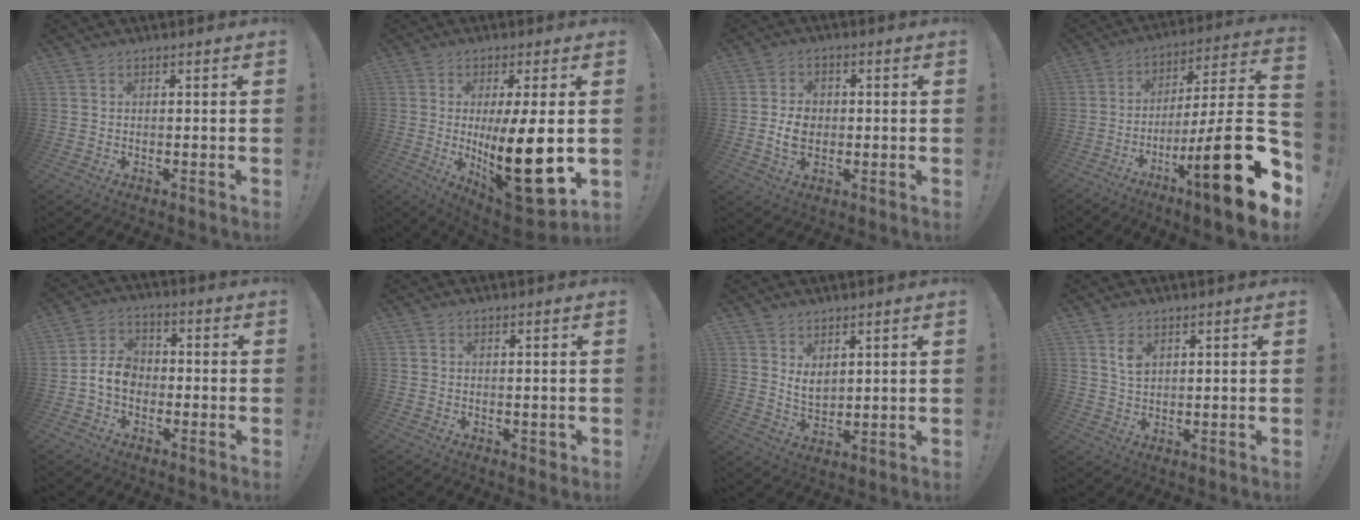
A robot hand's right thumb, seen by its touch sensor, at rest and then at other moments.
{"total": 19.4, "force": [-0.9, 4.6, 18.8], "torque": [-0.303, -0.026, -0.007]}
{"total": 6.7, "force": [-0.7, 5.2, 4.2], "torque": [-0.058, 0.001, -0.014]}
{"total": 23.3, "force": [-8.8, 3.2, 21.3], "torque": [-0.326, 0.032, -0.143]}
{"total": 8.3, "force": [-2.2, 6.4, 4.8], "torque": [-0.086, 0.016, -0.038]}
{"total": 1.4, "force": [0.3, 1.1, 0.8], "torque": [0.002, -0.004, 0.003]}
{"total": 5.2, "force": [3.5, 2.9, 2.6], "torque": [-0.032, -0.025, 0.063]}
{"total": 4.5, "force": [2.1, 3.0, 2.7], "torque": [-0.029, -0.011, 0.033]}